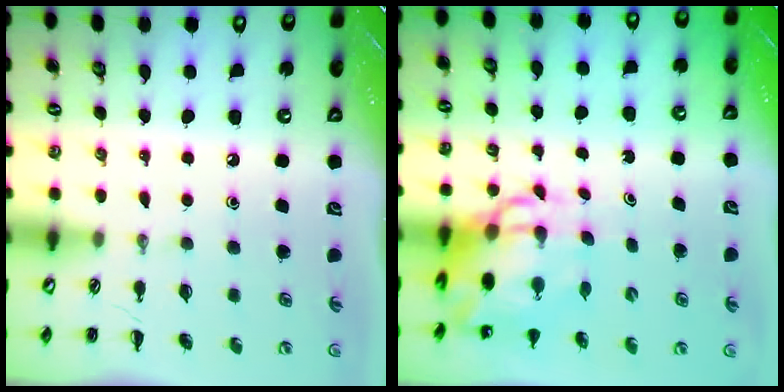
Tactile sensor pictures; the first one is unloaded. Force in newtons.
{"total": 8.9, "press": 8.5, "slide": 2.6}